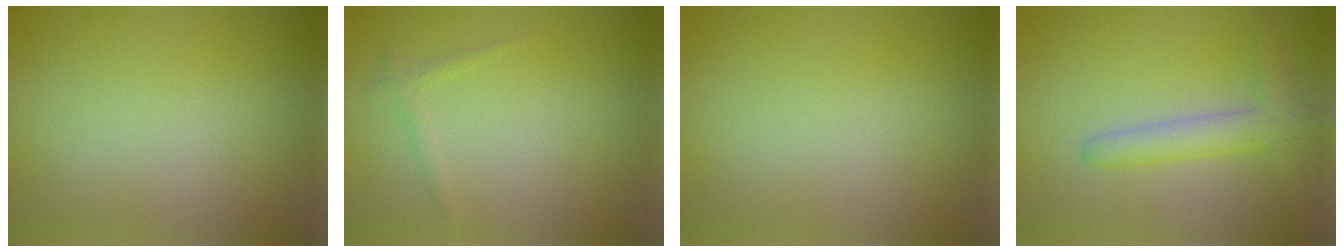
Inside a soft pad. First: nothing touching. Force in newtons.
{"total": 0.9, "press": 0.9, "slide": 0.1}
{"total": 0.0}
{"total": 3.8, "press": 3.7, "slide": 0.2}